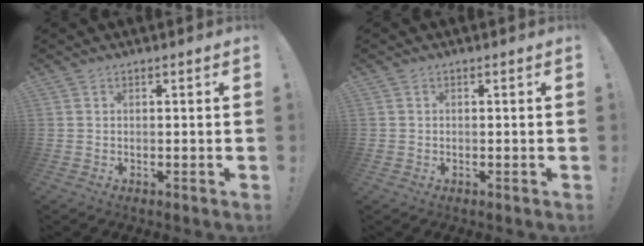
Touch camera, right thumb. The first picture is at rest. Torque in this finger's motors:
{"motor_torque": [-0.10, 0.07, -0.01, 0.09, 0.03]}